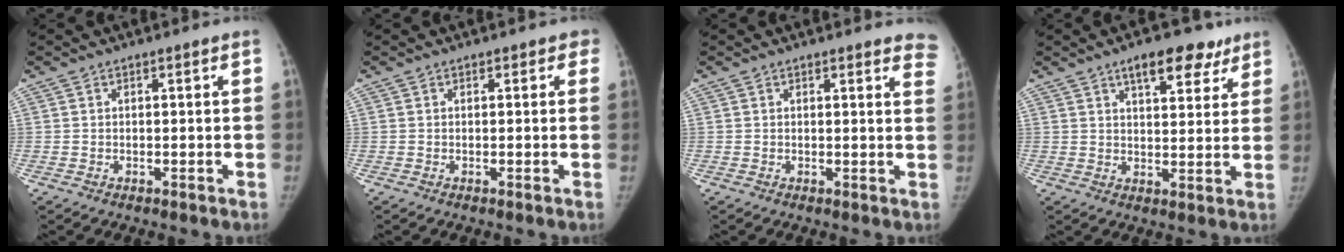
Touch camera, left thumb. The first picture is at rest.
{"total": 1.2, "force": [0.7, 0.9, 0.4], "torque": [0.019, 0.002, 0.000]}
{"total": 5.8, "force": [5.2, 1.5, 1.9], "torque": [0.011, -0.023, 0.032]}
{"total": 9.7, "force": [6.1, 4.4, 6.1], "torque": [-0.055, -0.022, 0.087]}